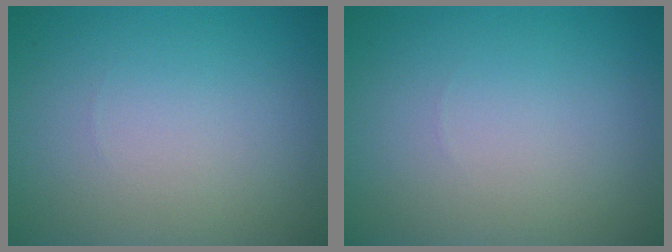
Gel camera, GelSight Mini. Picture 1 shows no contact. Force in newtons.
{"total": 0.0}